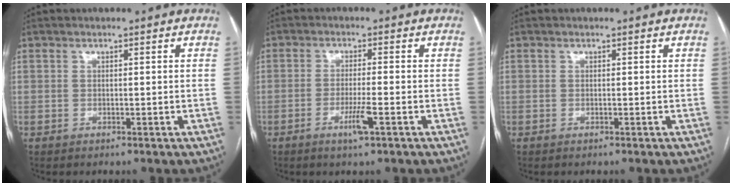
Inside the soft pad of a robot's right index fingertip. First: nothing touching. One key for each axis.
{"total": 4.7, "fx": -2.1, "fy": -0.2, "fz": 4.1, "tx": -0.081, "ty": -0.010, "tz": -0.040}
{"total": 0.0}